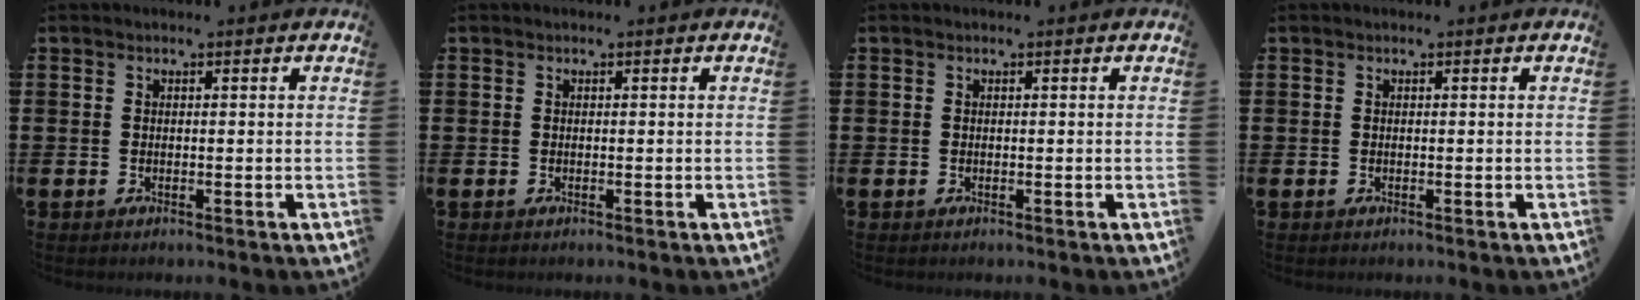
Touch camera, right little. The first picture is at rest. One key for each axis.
{"total": 0.0}
{"total": 0.0}
{"total": 0.0}